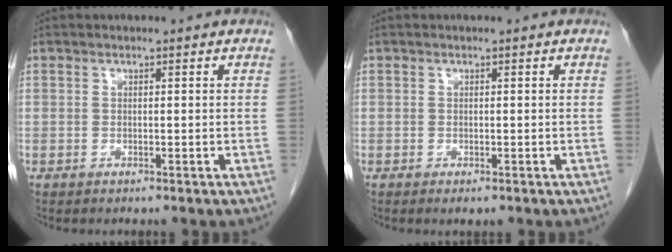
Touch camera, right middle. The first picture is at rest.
{"total": 1.0, "force": [-0.6, 0.5, 0.6], "torque": [-0.009, -0.001, -0.003]}